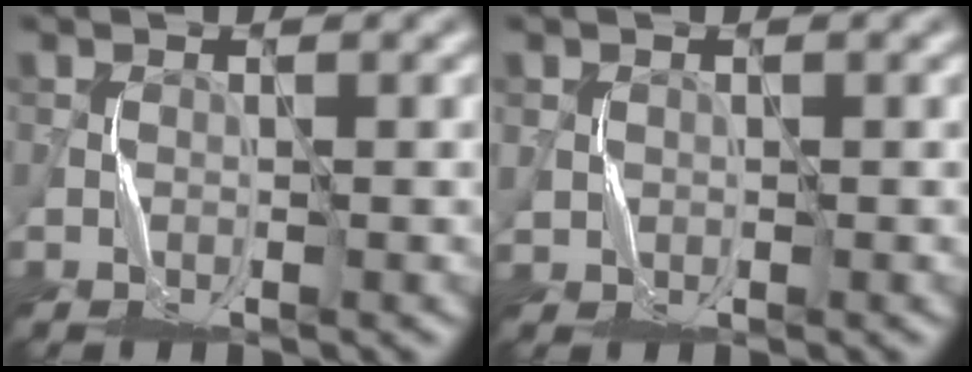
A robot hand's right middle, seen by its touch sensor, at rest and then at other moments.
{"total": 1.1, "force": [0.2, 1.1, 0.1], "torque": [-0.001, -0.004, 0.005]}